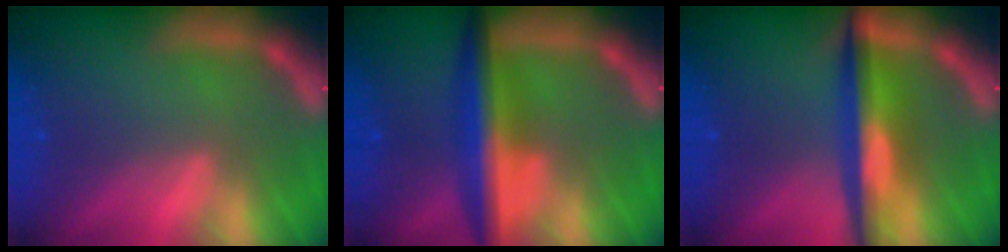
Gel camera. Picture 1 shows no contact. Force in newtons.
{"total": 6.5}
{"total": 6.6}